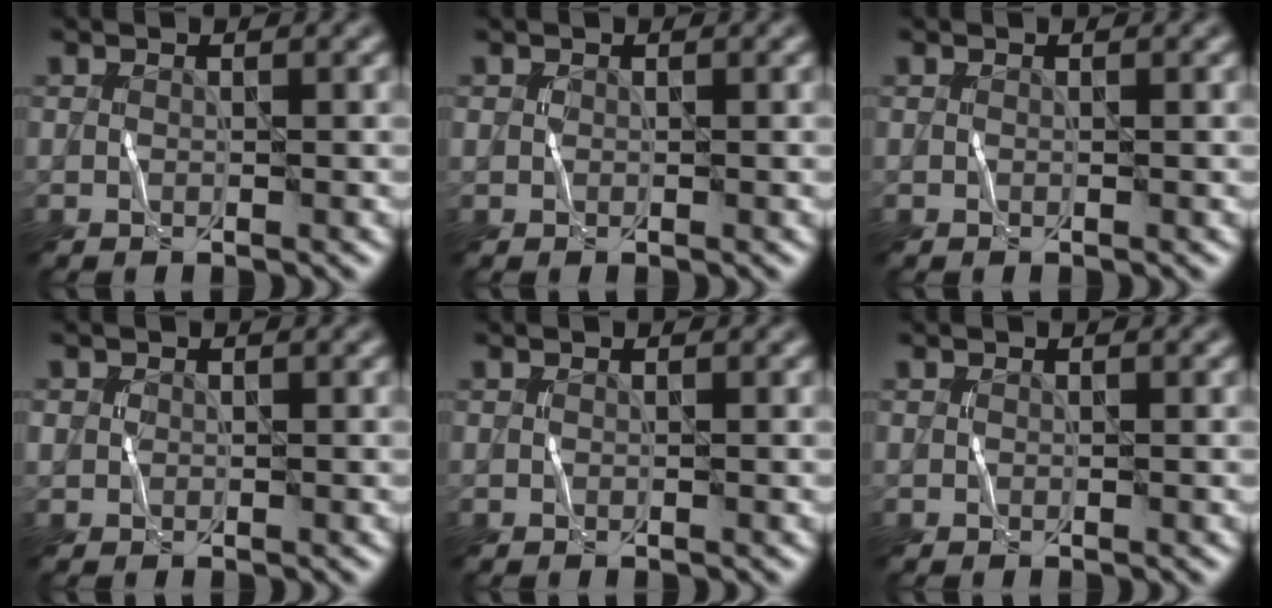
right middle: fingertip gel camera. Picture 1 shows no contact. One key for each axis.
{"total": 0.0}
{"total": 0.0}
{"total": 0.6, "fx": 0.1, "fy": 0.6, "fz": 0.1, "tx": 0.001, "ty": 0.000, "tz": -0.001}
{"total": 0.0}
{"total": 0.0}